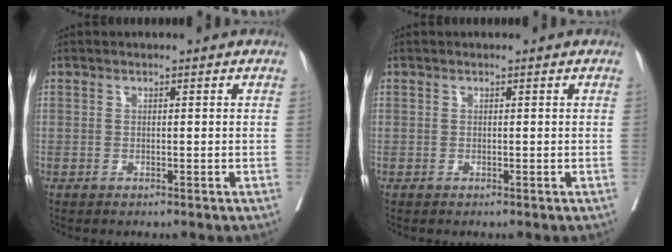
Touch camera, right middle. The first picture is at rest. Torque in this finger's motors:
{"motor_torque": [0.00, 0.27, -0.01, 0.00]}